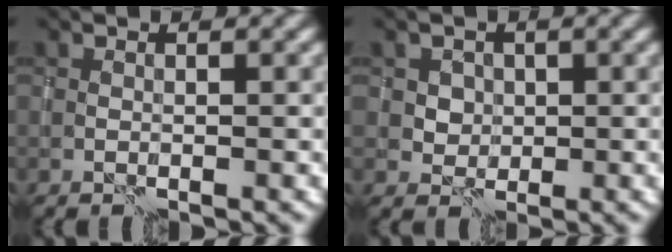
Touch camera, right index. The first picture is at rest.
{"total": 2.4, "force": [1.1, 2.1, 0.3], "torque": [-0.007, -0.002, 0.030]}